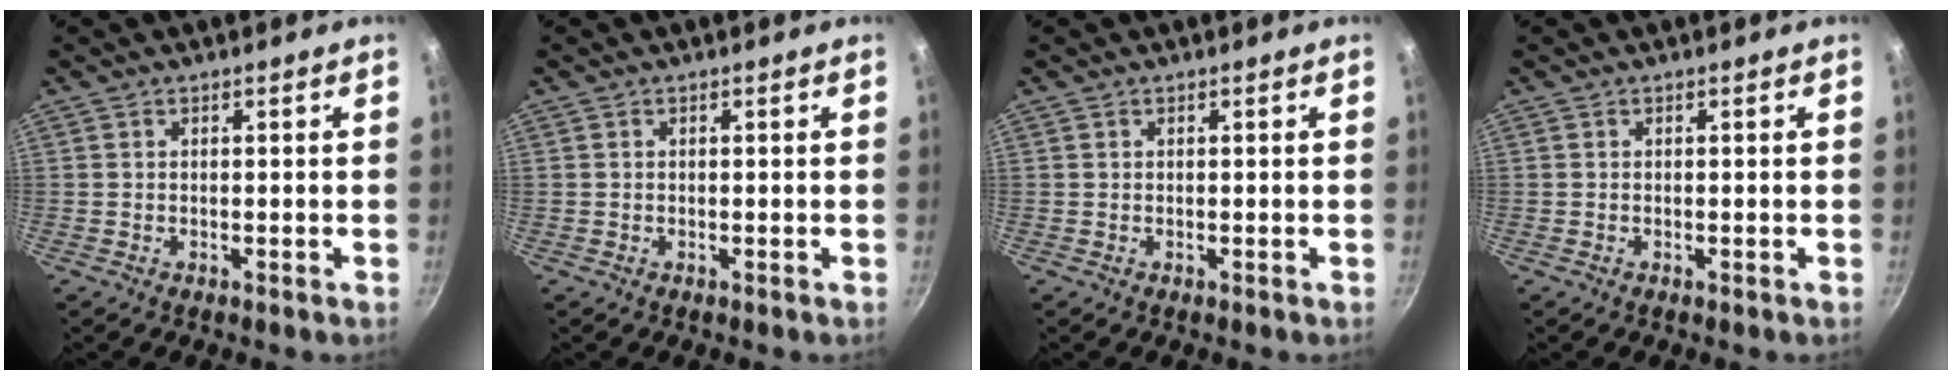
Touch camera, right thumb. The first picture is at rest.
{"total": 0.0}
{"total": 0.0}
{"total": 0.0}